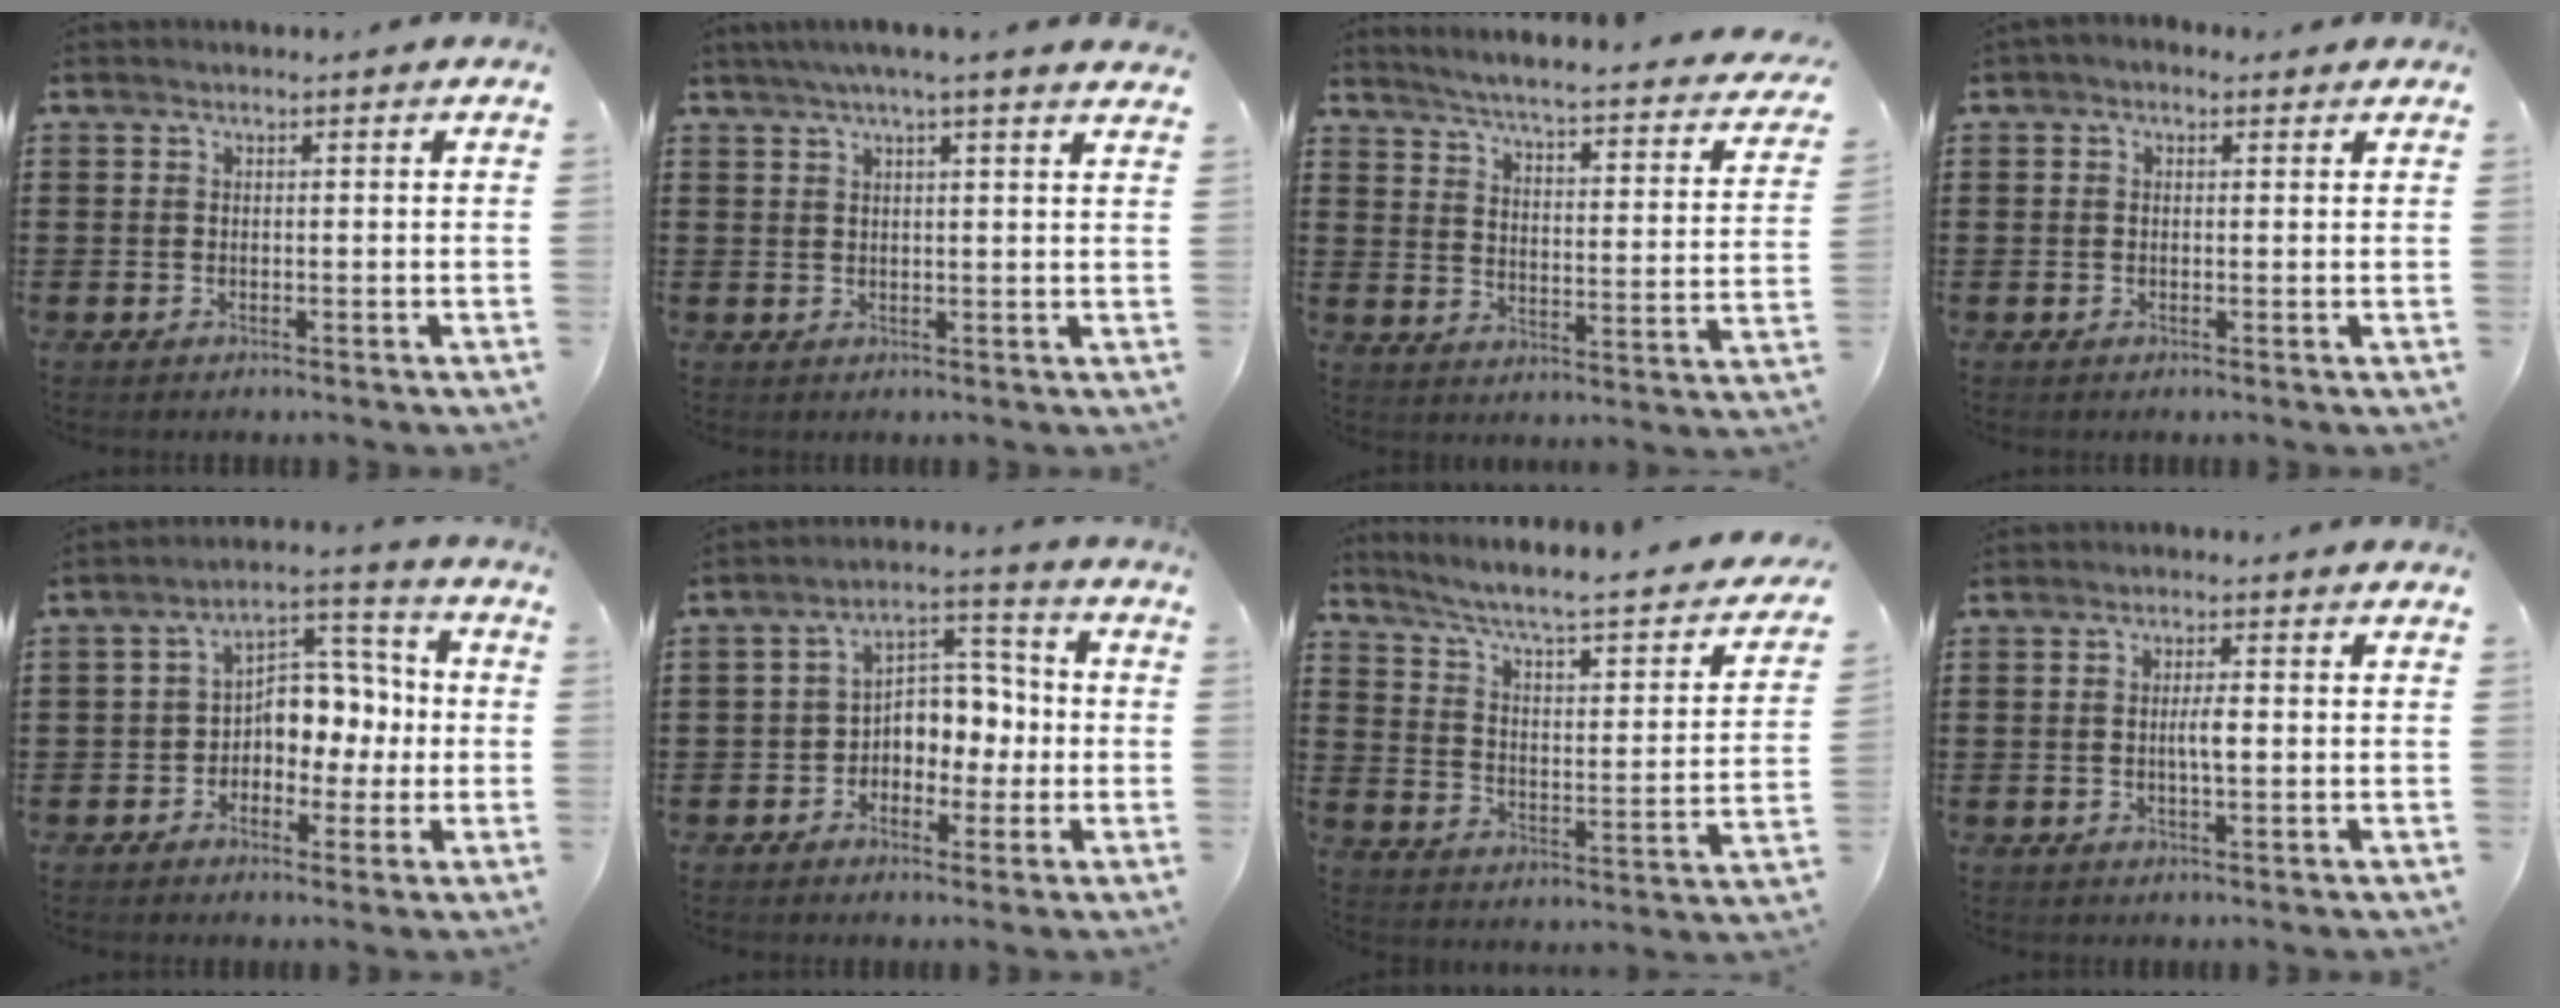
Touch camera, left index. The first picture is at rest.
{"total": 3.2, "force": [2.5, -0.3, 1.9], "torque": [-0.044, 0.001, 0.045]}
{"total": 3.4, "force": [2.9, -0.5, 1.8], "torque": [-0.053, -0.037, 0.037]}
{"total": 1.0, "force": [0.0, 0.8, 0.7], "torque": [-0.015, 0.006, 0.000]}
{"total": 7.1, "force": [-0.2, 5.8, 4.1], "torque": [-0.079, 0.002, -0.011]}
{"total": 5.9, "force": [-0.6, 5.0, 3.0], "torque": [-0.064, 0.008, -0.018]}
{"total": 4.3, "force": [2.7, 0.7, 3.4], "torque": [-0.080, -0.033, 0.033]}
{"total": 2.8, "force": [-0.1, 0.6, 2.7], "torque": [-0.051, -0.001, -0.003]}